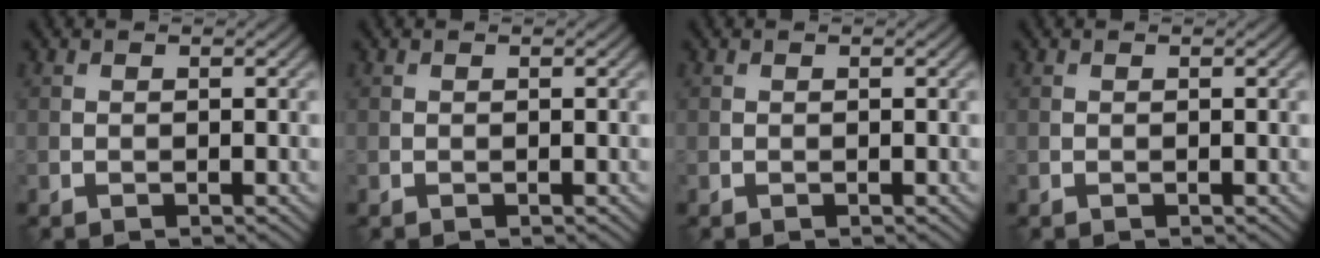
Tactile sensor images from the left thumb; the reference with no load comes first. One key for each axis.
{"total": 0.0}
{"total": 0.0}
{"total": 0.0}